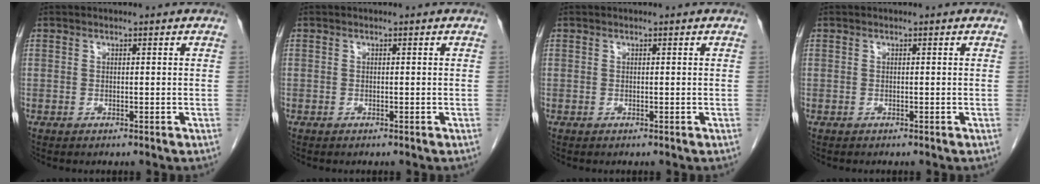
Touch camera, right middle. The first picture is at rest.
{"total": 0.0}
{"total": 0.0}
{"total": 0.0}